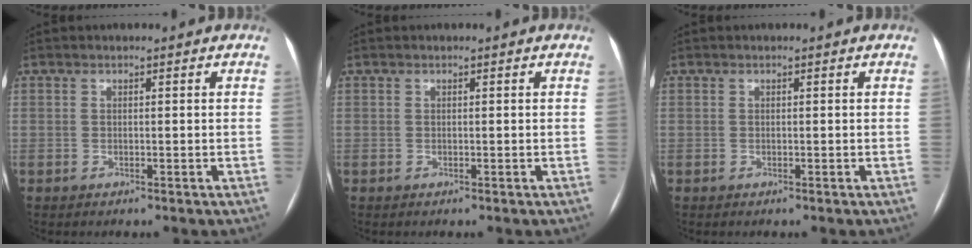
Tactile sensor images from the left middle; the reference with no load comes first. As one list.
[{"total": 0.0}, {"total": 0.0}]